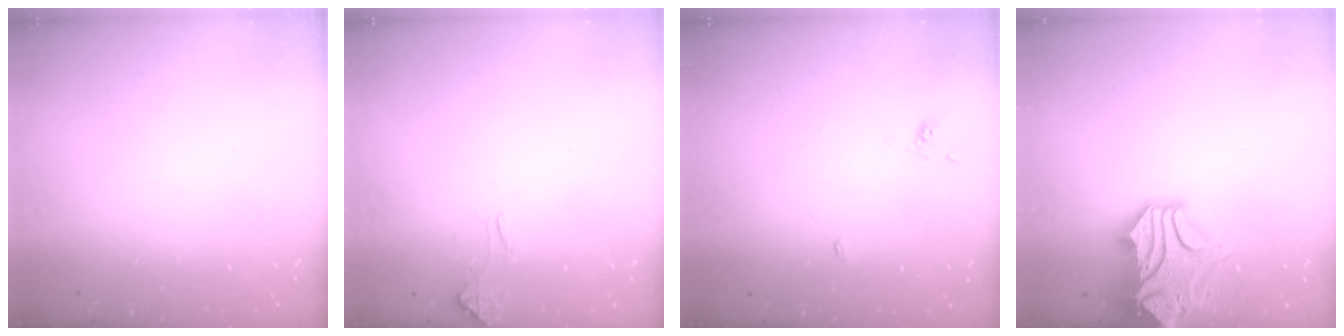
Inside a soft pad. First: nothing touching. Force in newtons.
{"total": 4.3, "press": 4.3, "slide": 0.4}
{"total": 2.6, "press": 2.6, "slide": 0.6}
{"total": 4.3, "press": 4.1, "slide": 1.3}